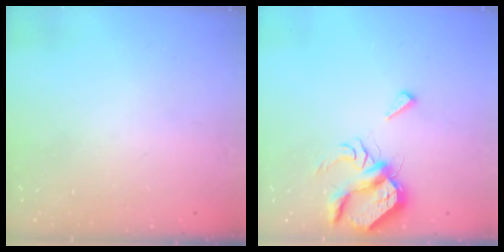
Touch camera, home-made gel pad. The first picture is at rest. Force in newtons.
{"total": 7.1, "press": 7.1, "slide": 0.8}